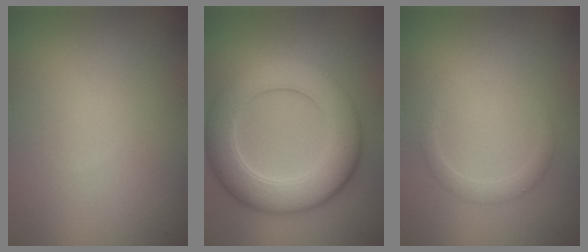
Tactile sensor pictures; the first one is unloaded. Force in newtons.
{"total": 7.6, "press": 7.6, "slide": 0.1}
{"total": 1.4, "press": 1.4, "slide": 0.1}